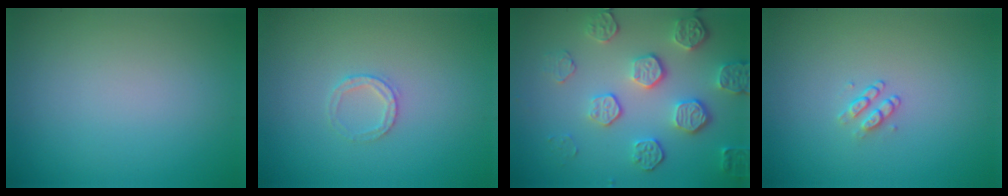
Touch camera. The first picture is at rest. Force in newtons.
{"total": 1.4, "press": 1.3, "slide": 0.2}
{"total": 4.7, "press": 3.9, "slide": 2.6}
{"total": 1.1, "press": 0.8, "slide": 0.7}